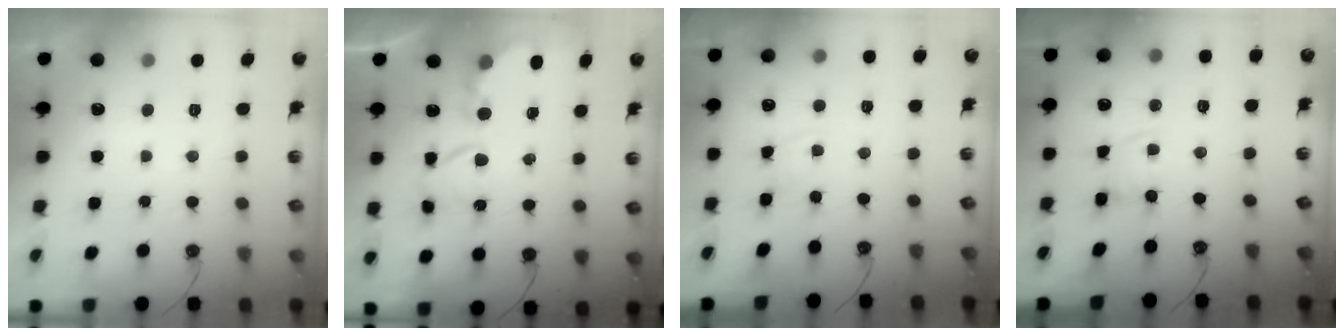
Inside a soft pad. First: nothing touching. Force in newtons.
{"total": 6.1, "press": 6.1, "slide": 0.2}
{"total": 2.9, "press": 2.9, "slide": 0.5}
{"total": 2.7, "press": 2.7, "slide": 0.2}